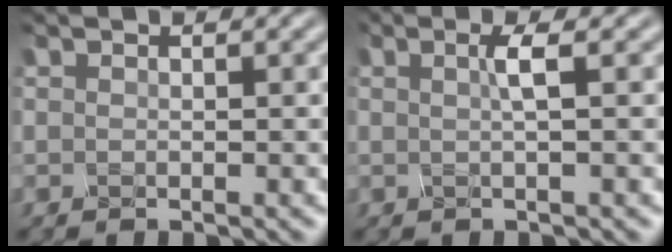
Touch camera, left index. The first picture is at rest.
{"total": 1.2, "force": [-0.3, 0.2, 1.2], "torque": [-0.015, 0.001, -0.009]}